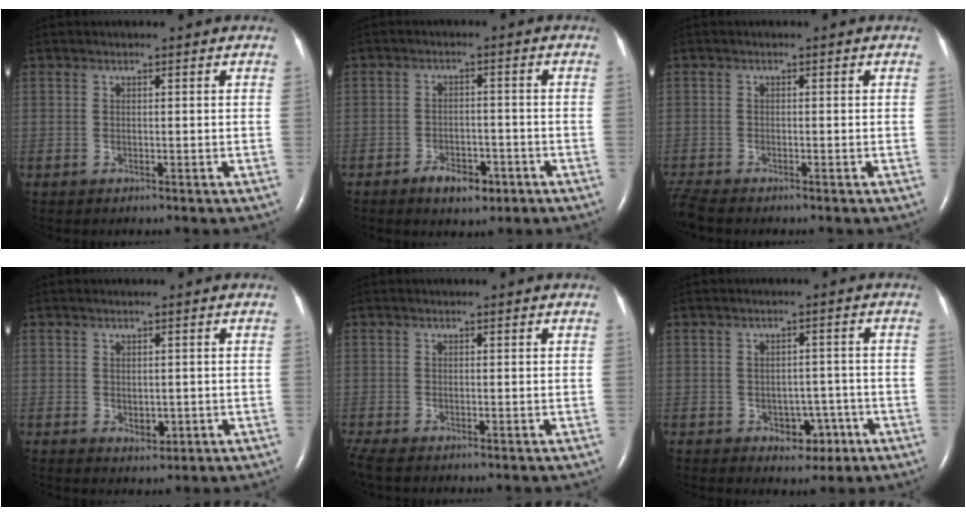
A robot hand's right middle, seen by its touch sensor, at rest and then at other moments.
{"total": 5.0, "force": [-3.1, 2.5, 3.0], "torque": [-0.048, 0.004, -0.044]}
{"total": 2.7, "force": [-2.5, 0.1, 0.9], "torque": [-0.030, -0.015, -0.049]}
{"total": 2.2, "force": [-0.3, 1.4, 1.6], "torque": [-0.025, -0.004, 0.003]}
{"total": 1.7, "force": [-1.3, 0.3, 1.0], "torque": [-0.032, -0.011, -0.026]}
{"total": 4.6, "force": [-2.1, 3.2, 2.5], "torque": [-0.026, 0.012, -0.019]}